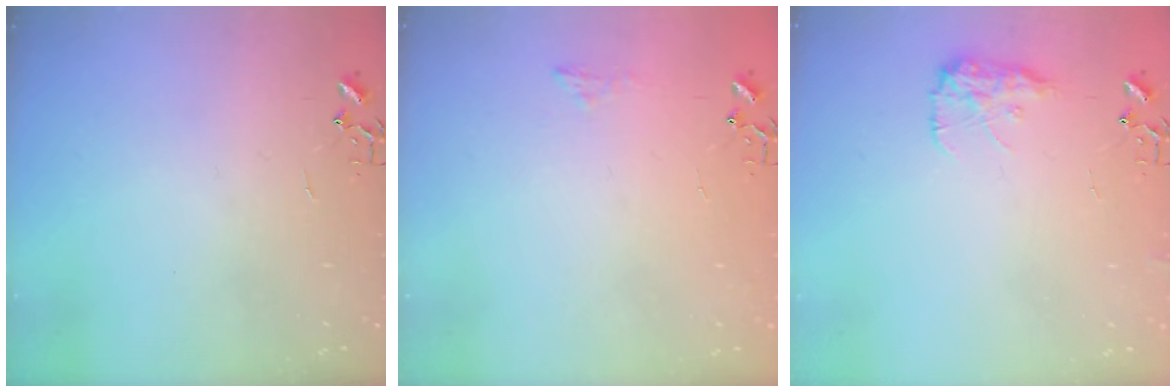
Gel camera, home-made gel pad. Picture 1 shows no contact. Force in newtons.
{"total": 5.9, "press": 5.9, "slide": 0.8}
{"total": 9.8, "press": 9.8, "slide": 0.2}